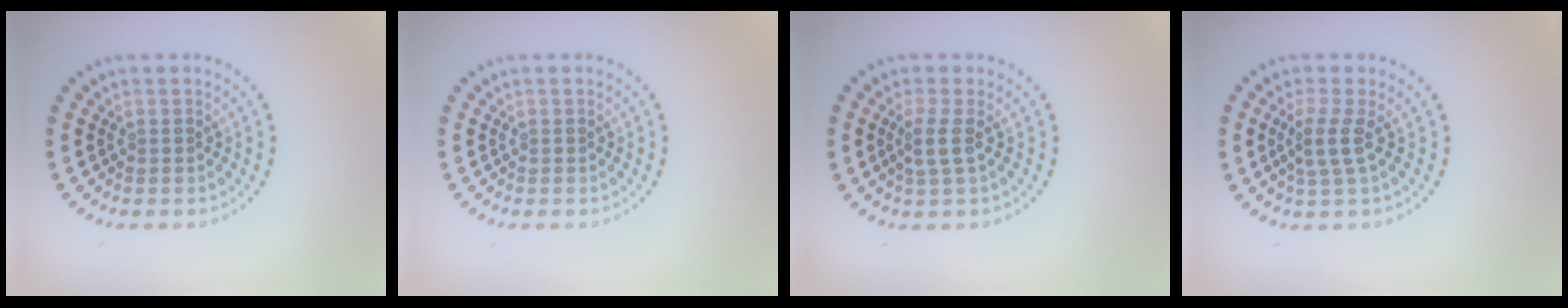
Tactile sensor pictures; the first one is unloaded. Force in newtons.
{"total": 0.0}
{"total": 1.8, "press": 1.4, "slide": 1.2}
{"total": 2.1, "press": 1.6, "slide": 1.4}